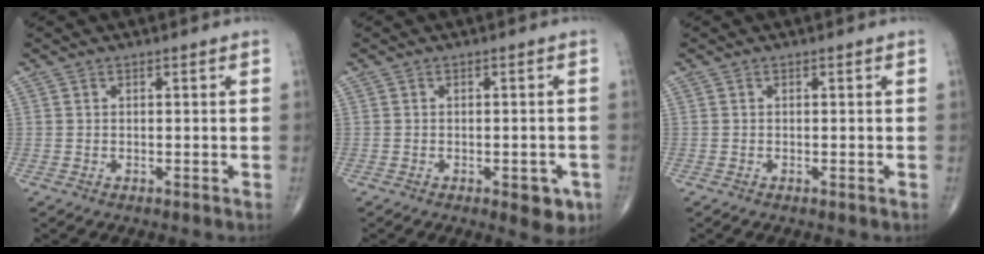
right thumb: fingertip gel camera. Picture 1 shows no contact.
{"total": 5.0, "force": [-2.2, 2.2, 3.9], "torque": [-0.029, 0.005, -0.022]}
{"total": 0.0}